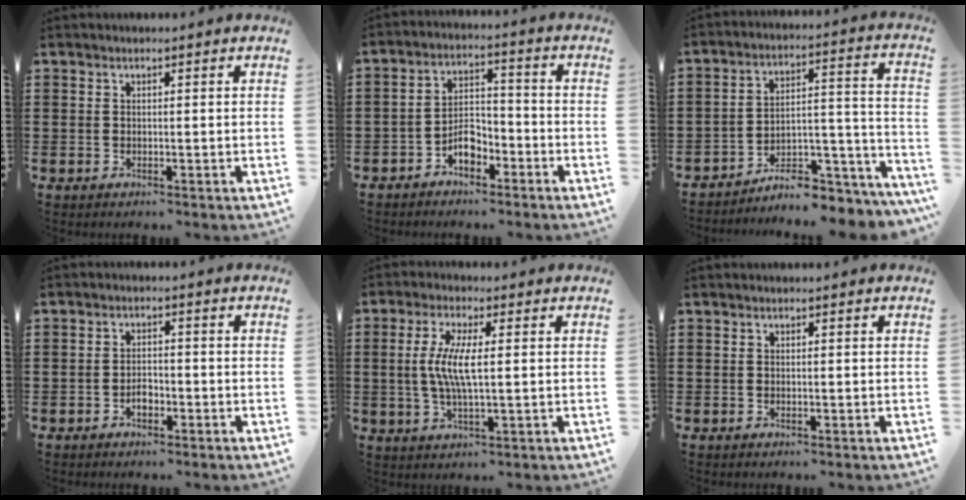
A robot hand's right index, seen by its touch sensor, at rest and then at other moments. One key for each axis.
{"total": 5.2, "fx": -3.2, "fy": 2.7, "fz": 3.0, "tx": -0.058, "ty": 0.011, "tz": -0.062}
{"total": 6.8, "fx": -6.0, "fy": 1.9, "fz": 2.7, "tx": -0.035, "ty": 0.007, "tz": -0.112}
{"total": 2.3, "fx": -1.1, "fy": 1.3, "fz": 1.5, "tx": -0.031, "ty": 0.004, "tz": -0.023}
{"total": 6.4, "fx": 0.2, "fy": 1.3, "fz": 6.3, "tx": -0.130, "ty": -0.005, "tz": -0.003}
{"total": 0.0}